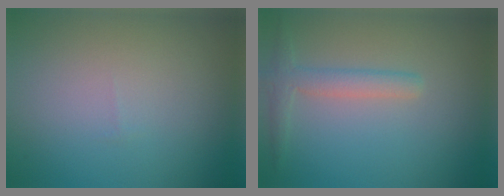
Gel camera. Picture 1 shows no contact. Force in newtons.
{"total": 2.4, "press": 2.4, "slide": 0.1}